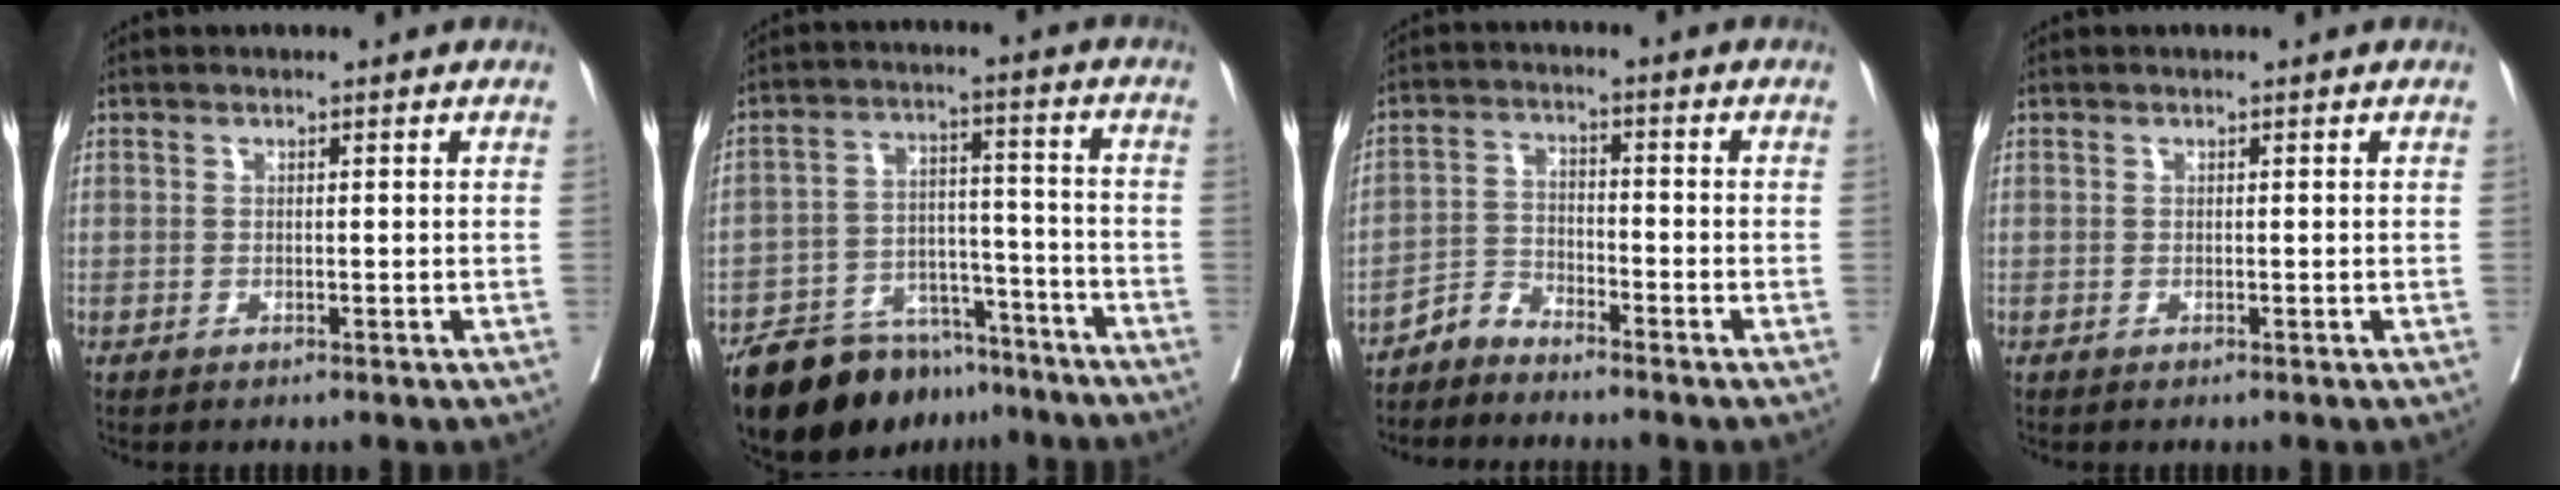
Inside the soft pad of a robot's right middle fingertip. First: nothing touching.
{"total": 14.9, "force": [-12.3, 6.4, 5.3], "torque": [-0.074, 0.030, -0.197]}
{"total": 3.3, "force": [-3.3, 0.6, -0.2], "torque": [0.009, -0.005, -0.067]}
{"total": 0.0}